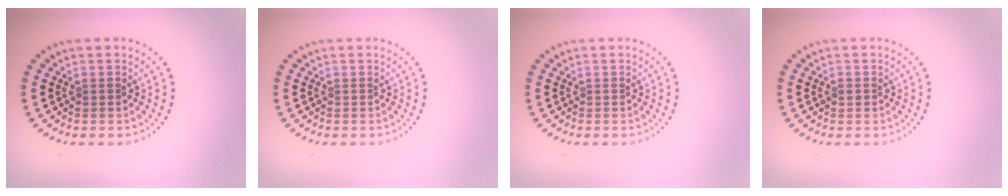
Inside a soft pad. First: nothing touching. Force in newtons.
{"total": 0.0}
{"total": 0.0}
{"total": 0.9, "press": 0.9, "slide": 0.1}